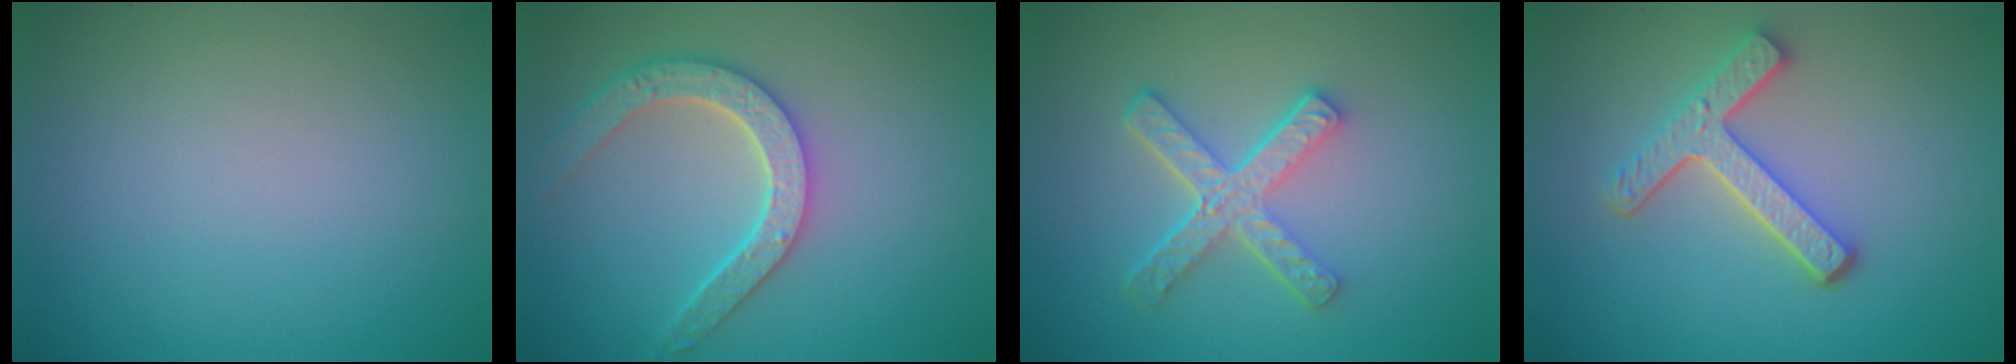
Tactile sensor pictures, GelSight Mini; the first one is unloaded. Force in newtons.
{"total": 4.6, "press": 3.8, "slide": 2.6}
{"total": 4.6, "press": 3.3, "slide": 3.2}
{"total": 4.0, "press": 3.1, "slide": 2.5}